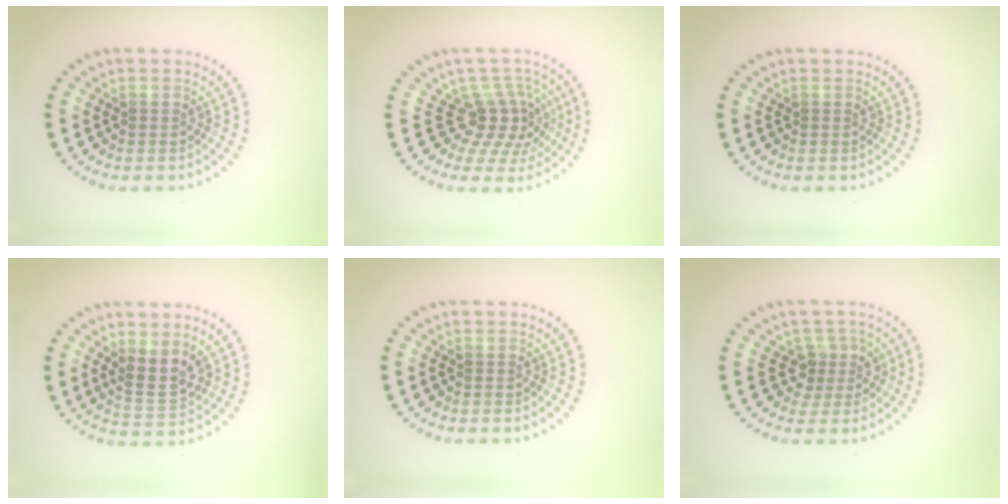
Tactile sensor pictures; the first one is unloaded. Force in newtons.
{"total": 4.0, "press": 2.8, "slide": 2.9}
{"total": 0.0}
{"total": 2.9, "press": 2.6, "slide": 1.3}
{"total": 0.0}
{"total": 2.7, "press": 1.9, "slide": 1.8}